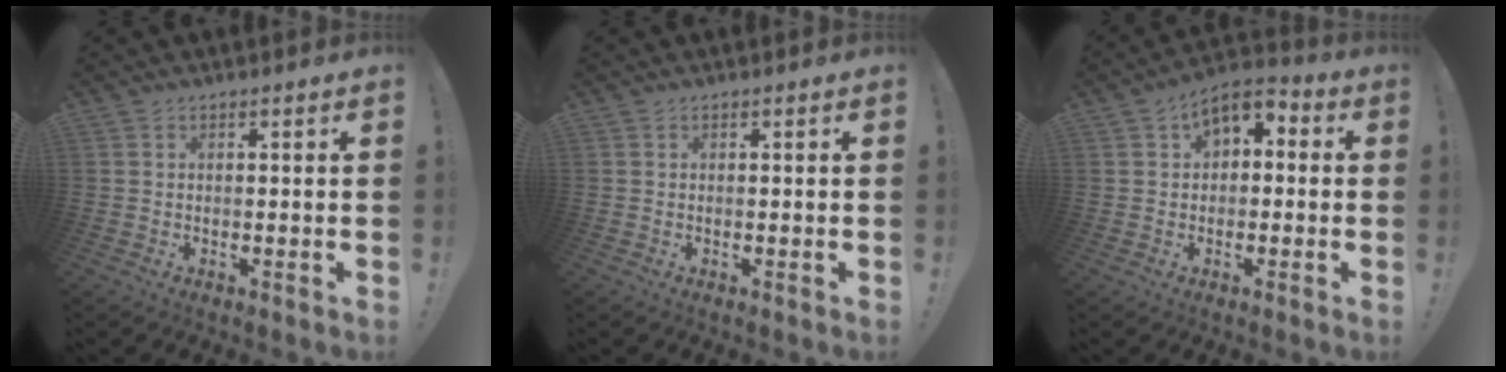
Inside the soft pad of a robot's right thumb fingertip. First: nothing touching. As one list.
[{"total": 0.0}, {"total": 6.3, "force": [1.8, 4.4, 4.1], "torque": [-0.062, 0.004, 0.036]}]